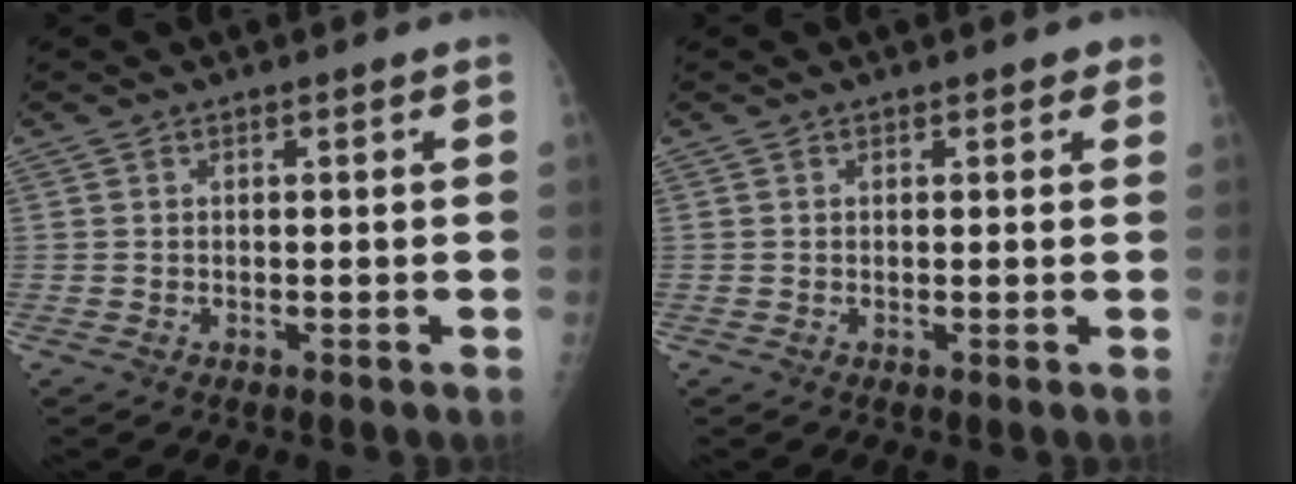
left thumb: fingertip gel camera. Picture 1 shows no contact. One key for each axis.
{"total": 0.9, "fx": 0.6, "fy": 0.7, "fz": 0.0, "tx": 0.017, "ty": -0.002, "tz": 0.001}